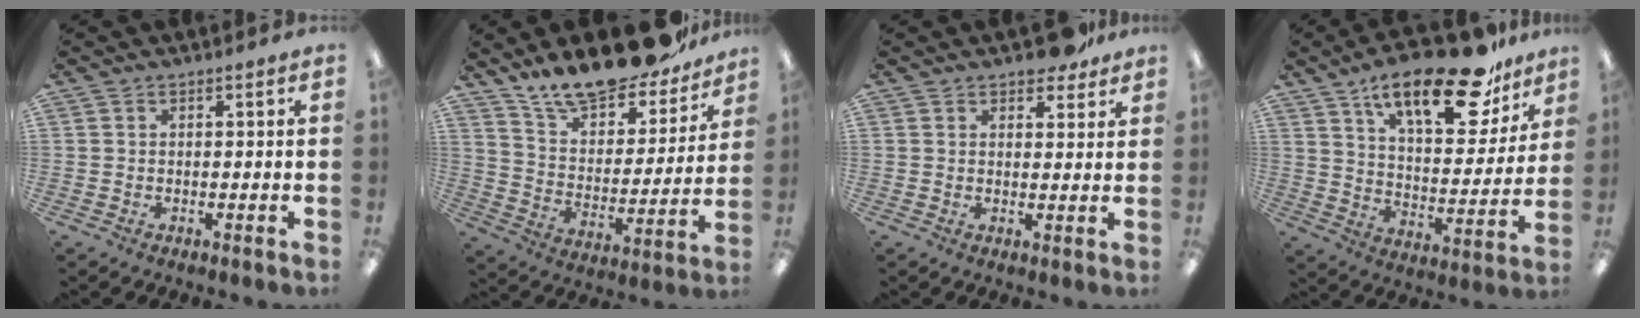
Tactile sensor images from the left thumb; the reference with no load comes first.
{"total": 18.3, "force": [16.4, 4.8, 6.5], "torque": [-0.108, -0.128, 0.281]}
{"total": 4.9, "force": [4.0, 2.2, 2.0], "torque": [-0.015, -0.020, 0.069]}
{"total": 22.2, "force": [15.4, 7.9, 13.9], "torque": [-0.212, -0.093, 0.255]}